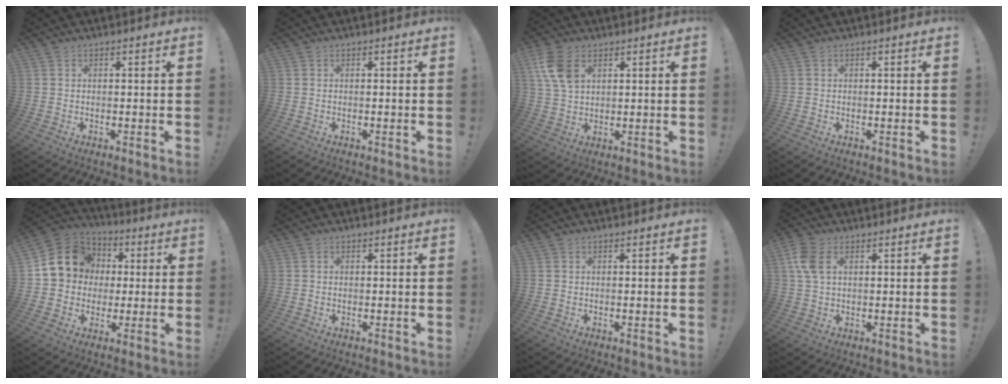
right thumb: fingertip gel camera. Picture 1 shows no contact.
{"total": 0.0}
{"total": 9.4, "force": [3.9, 6.1, 6.1], "torque": [-0.125, -0.002, 0.077]}
{"total": 0.0}
{"total": 14.9, "force": [2.8, 13.2, 6.3], "torque": [-0.088, 0.008, 0.070]}
{"total": 0.0}
{"total": 0.0}
{"total": 6.7, "force": [2.1, 4.0, 5.0], "torque": [-0.115, 0.001, 0.040]}